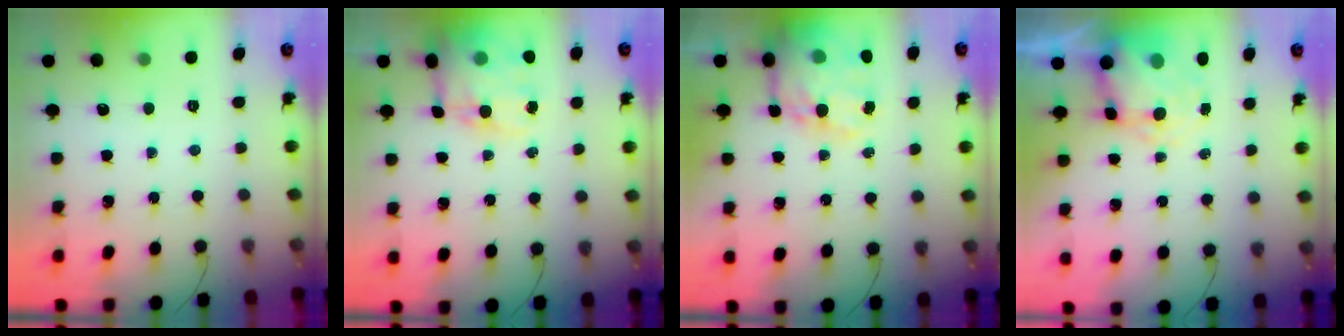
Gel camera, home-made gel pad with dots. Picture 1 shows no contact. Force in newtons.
{"total": 14.9, "press": 14.5, "slide": 3.5}
{"total": 20.5, "press": 20.0, "slide": 4.6}
{"total": 5.8, "press": 5.7, "slide": 1.2}